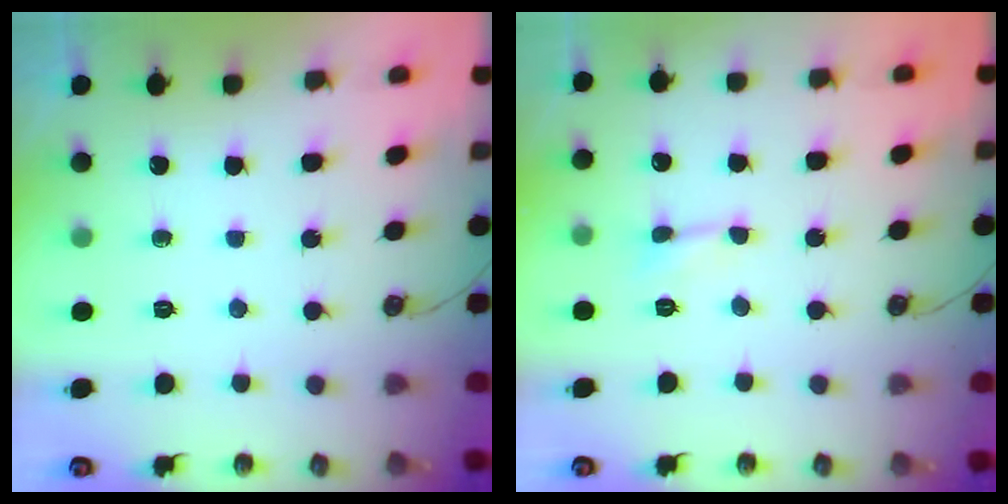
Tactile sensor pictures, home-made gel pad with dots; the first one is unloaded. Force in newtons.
{"total": 1.6, "press": 1.5, "slide": 0.4}